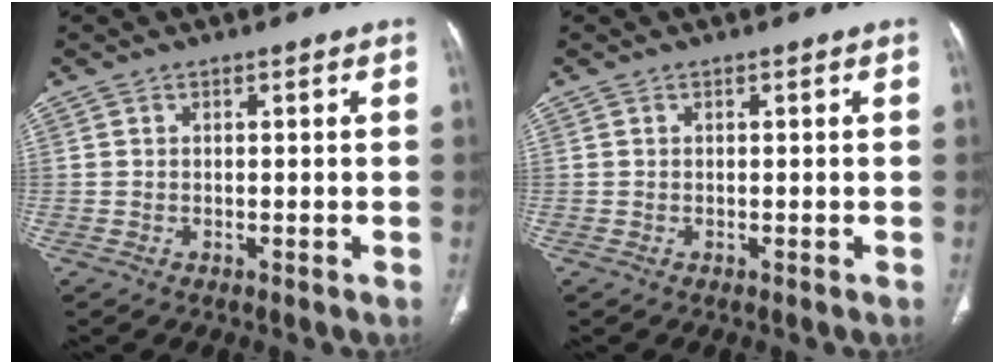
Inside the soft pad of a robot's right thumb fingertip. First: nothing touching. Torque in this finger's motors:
{"motor_torque": [0.03, 0.03, -0.02, 0.01, 0.00]}